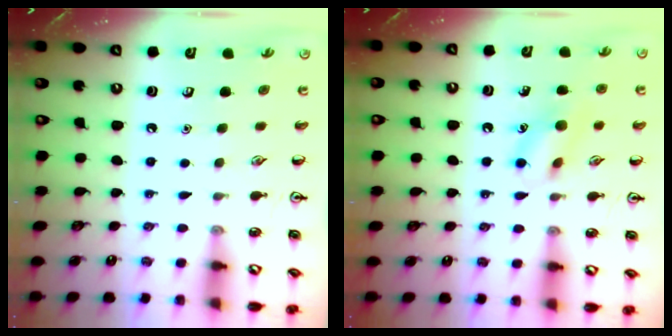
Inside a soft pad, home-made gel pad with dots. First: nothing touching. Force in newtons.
{"total": 10.4, "press": 10.3, "slide": 1.4}